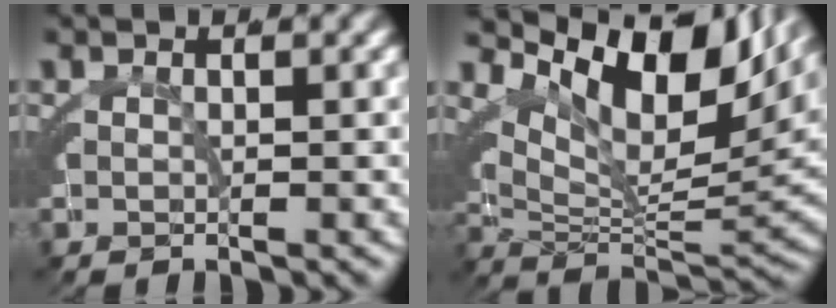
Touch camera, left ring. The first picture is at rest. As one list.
[{"total": 13.7, "force": [6.5, 6.1, 10.4], "torque": [-0.148, 0.019, 0.099]}]